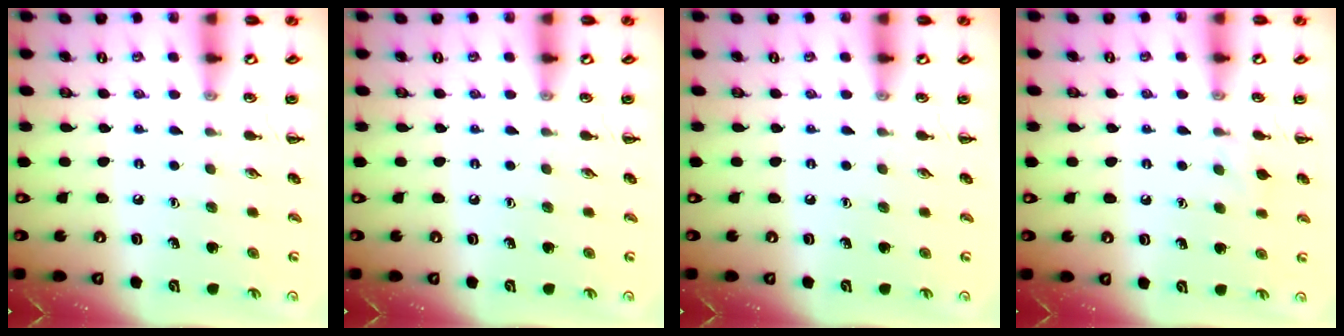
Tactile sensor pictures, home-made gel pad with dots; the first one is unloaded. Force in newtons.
{"total": 0.0}
{"total": 0.0}
{"total": 5.4, "press": 4.9, "slide": 2.1}